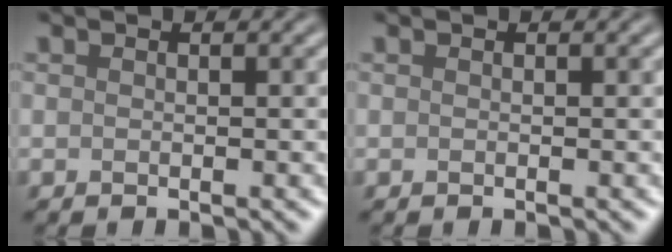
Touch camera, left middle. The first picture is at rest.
{"total": 0.0}